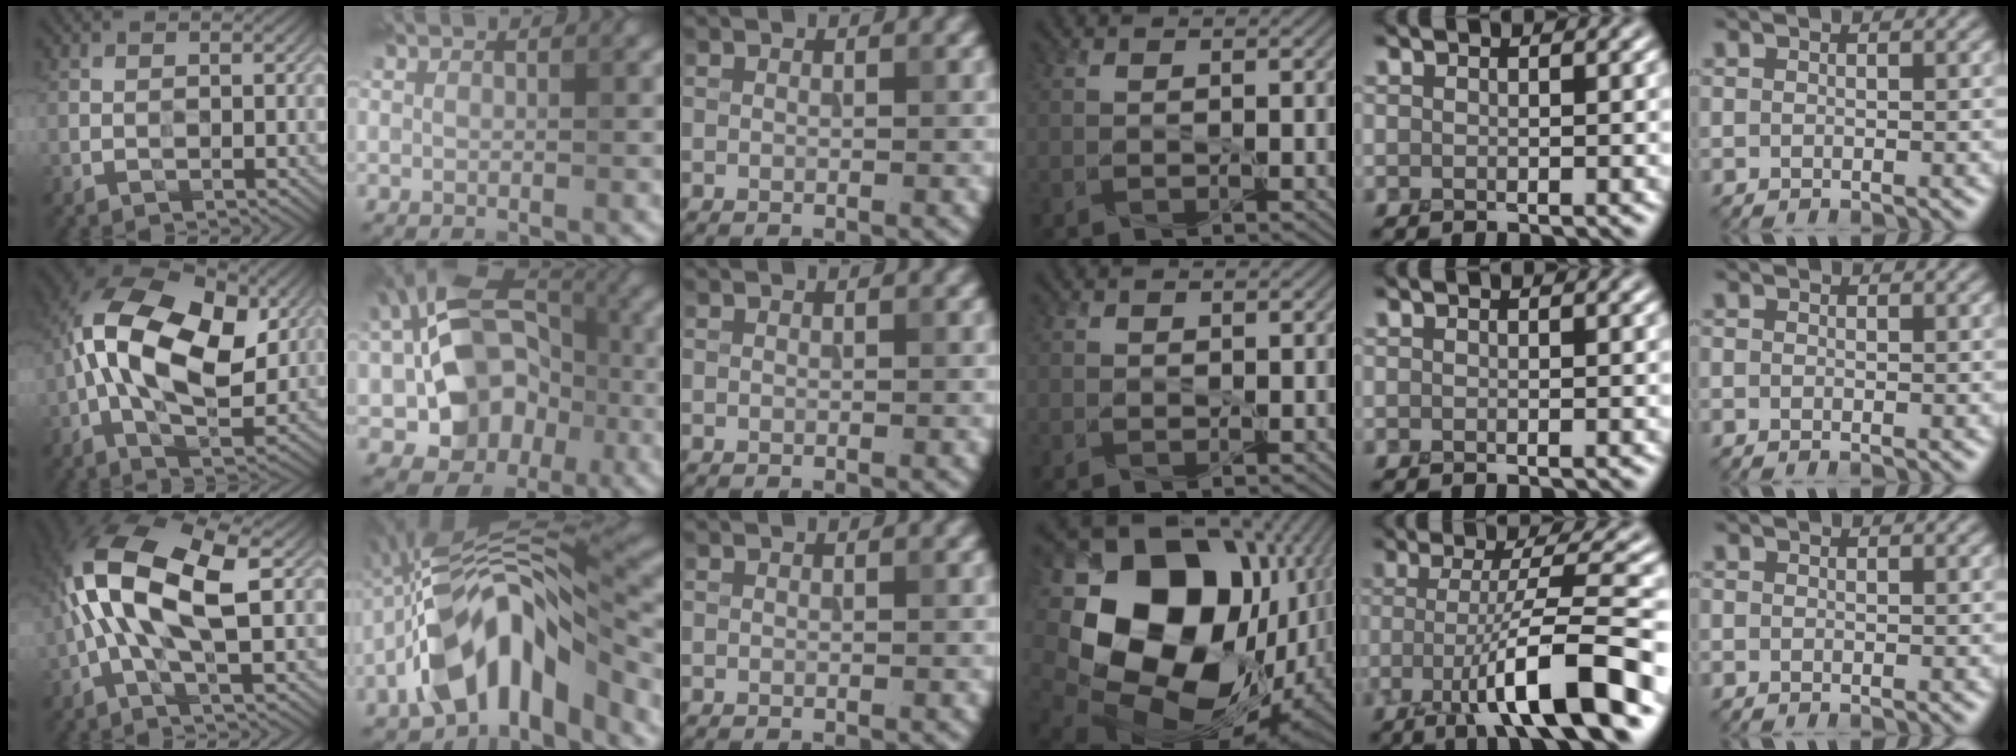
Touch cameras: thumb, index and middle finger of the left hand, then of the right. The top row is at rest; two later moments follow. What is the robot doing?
{"motion": "peel", "object": "tape"}